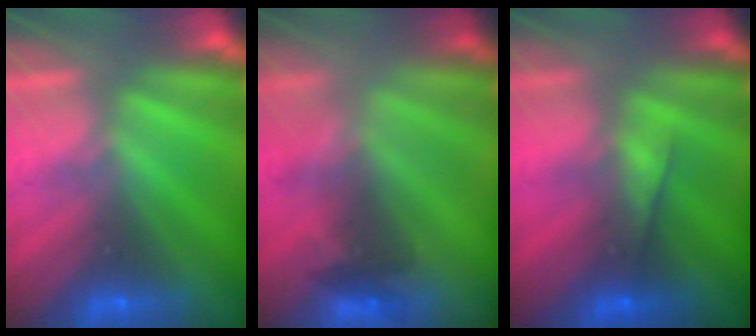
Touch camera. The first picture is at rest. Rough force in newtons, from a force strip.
{"total": 2.3}
{"total": 4.7}